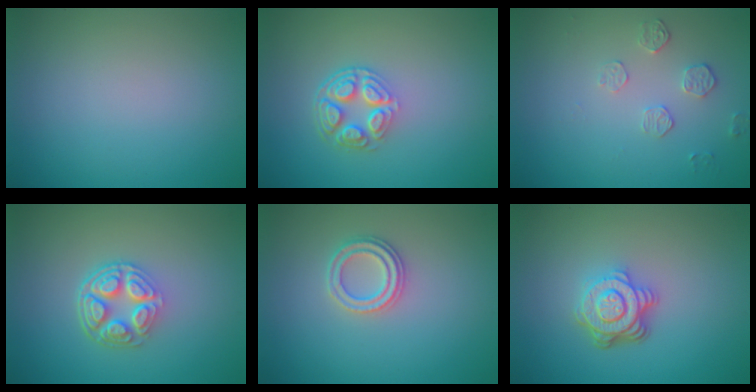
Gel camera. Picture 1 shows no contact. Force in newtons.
{"total": 4.3, "press": 3.1, "slide": 2.9}
{"total": 1.7, "press": 1.0, "slide": 1.4}
{"total": 5.2, "press": 3.8, "slide": 3.5}
{"total": 2.2, "press": 2.1, "slide": 0.6}
{"total": 4.7, "press": 3.5, "slide": 3.2}